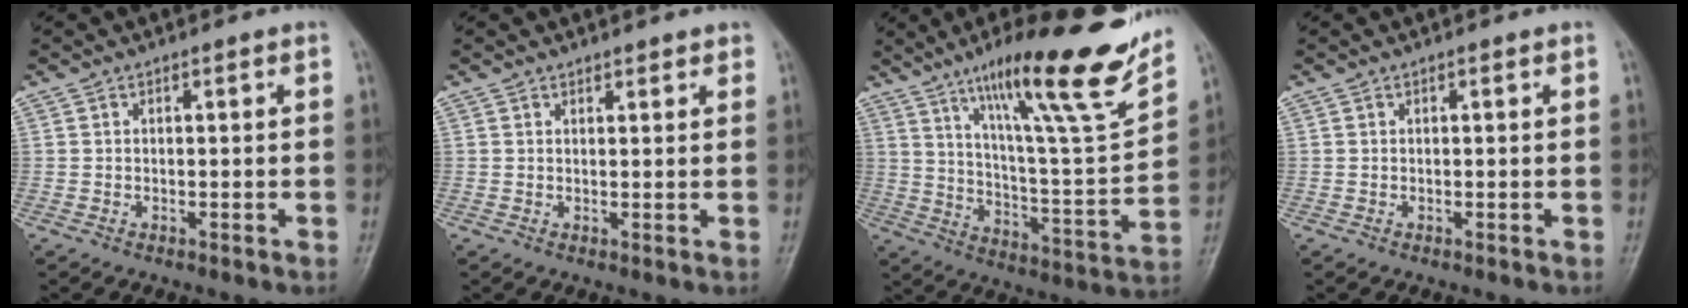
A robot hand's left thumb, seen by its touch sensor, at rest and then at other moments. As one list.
[{"total": 1.2, "force": [1.0, 0.4, 0.4], "torque": [0.000, -0.005, 0.013]}, {"total": 24.7, "force": [16.1, 3.4, 18.4], "torque": [-0.253, -0.068, 0.260]}, {"total": 0.0}]